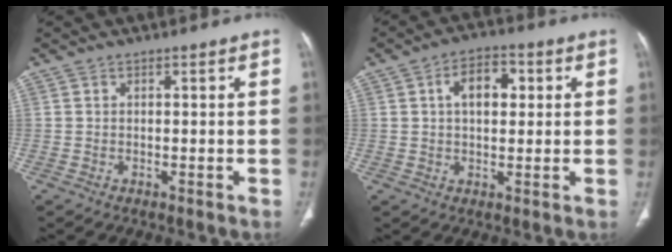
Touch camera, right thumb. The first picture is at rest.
{"total": 7.7, "force": [1.8, 4.6, 5.9], "torque": [-0.082, 0.010, 0.024]}